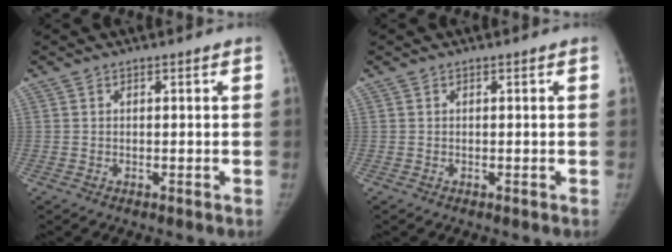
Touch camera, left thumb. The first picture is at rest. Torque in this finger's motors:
{"motor_torque": [0.00, 0.01, 0.13, -0.13, 0.00]}